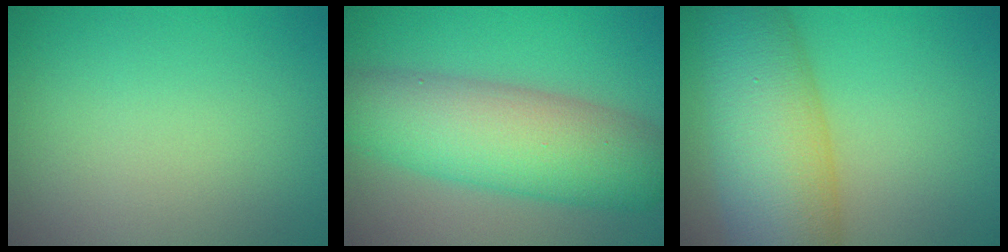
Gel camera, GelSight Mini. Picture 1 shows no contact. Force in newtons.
{"total": 9.1, "press": 9.1, "slide": 0.1}
{"total": 11.0, "press": 11.0, "slide": 0.3}